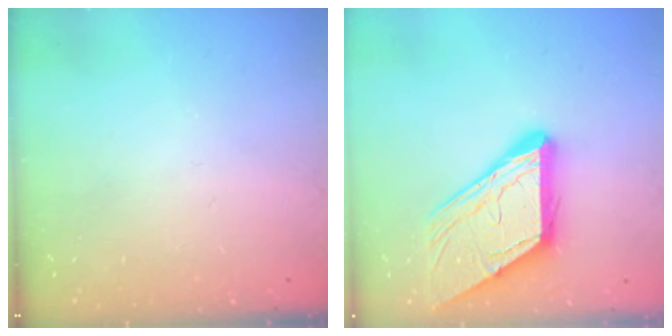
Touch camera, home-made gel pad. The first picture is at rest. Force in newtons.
{"total": 13.5, "press": 13.4, "slide": 1.6}